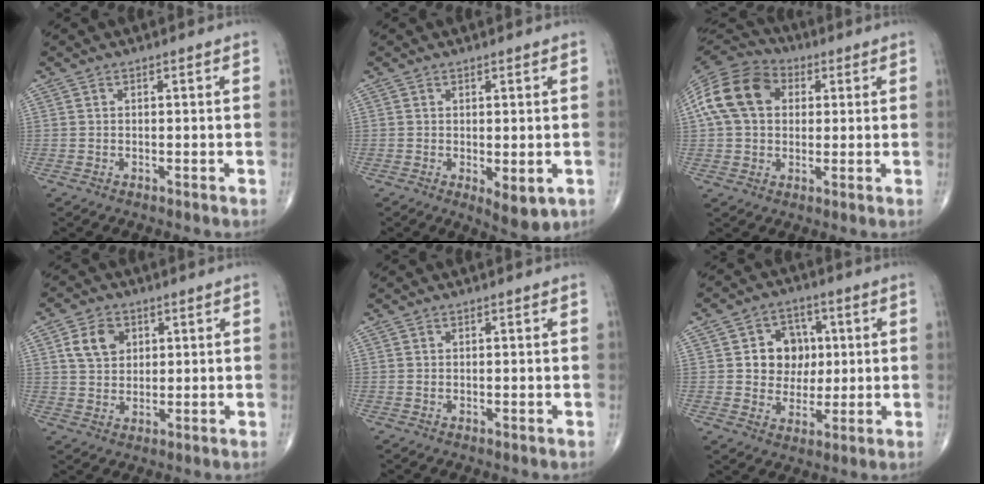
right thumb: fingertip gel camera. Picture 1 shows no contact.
{"total": 5.0, "force": [-1.2, 2.1, 4.4], "torque": [-0.055, -0.014, -0.007]}
{"total": 15.1, "force": [3.2, 11.3, 9.6], "torque": [-0.177, 0.025, 0.048]}
{"total": 6.7, "force": [2.4, 5.1, 3.6], "torque": [-0.046, -0.006, 0.043]}
{"total": 0.0}
{"total": 9.6, "force": [1.6, 8.3, 4.5], "torque": [-0.017, 0.002, 0.028]}